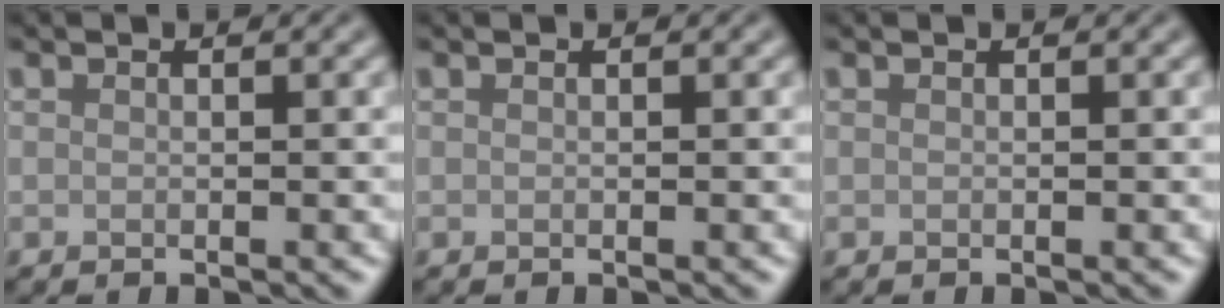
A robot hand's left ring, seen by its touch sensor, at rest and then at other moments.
{"total": 0.0}
{"total": 0.0}